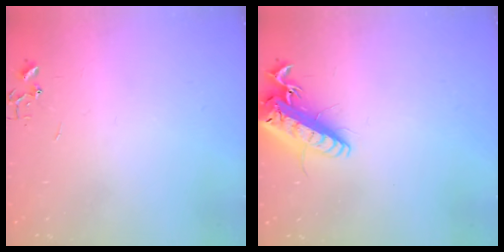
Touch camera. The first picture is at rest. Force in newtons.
{"total": 20.4, "press": 19.9, "slide": 4.5}